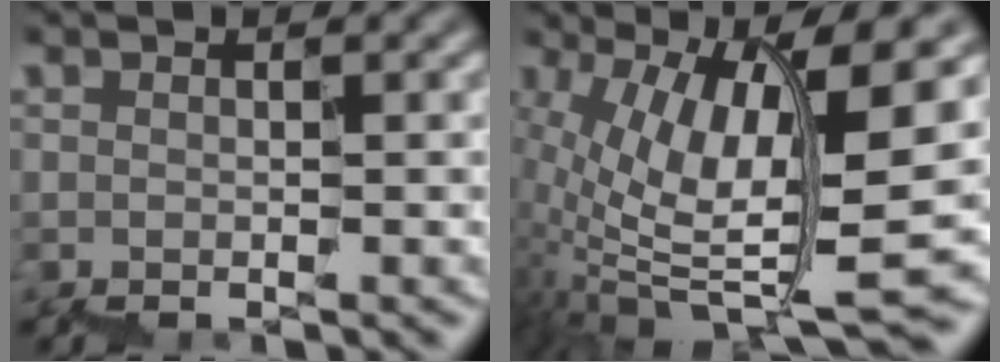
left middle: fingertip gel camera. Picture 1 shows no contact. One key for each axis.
{"total": 11.8, "fx": 1.5, "fy": 3.3, "fz": 11.2, "tx": -0.214, "ty": 0.008, "tz": 0.045}